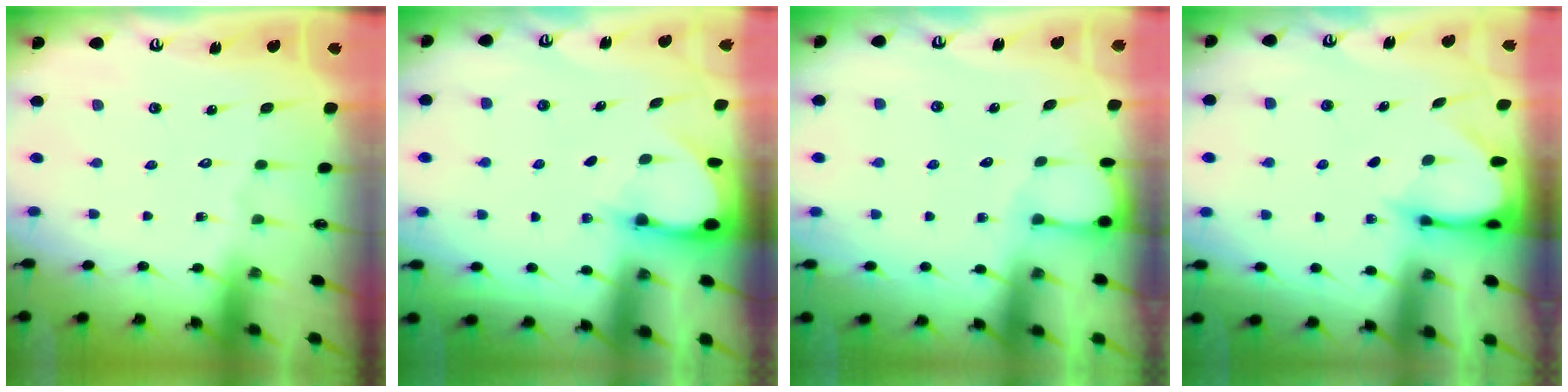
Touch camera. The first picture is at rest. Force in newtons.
{"total": 3.1, "press": 3.1, "slide": 0.3}
{"total": 2.1, "press": 2.1, "slide": 0.2}
{"total": 3.3, "press": 3.3, "slide": 0.3}